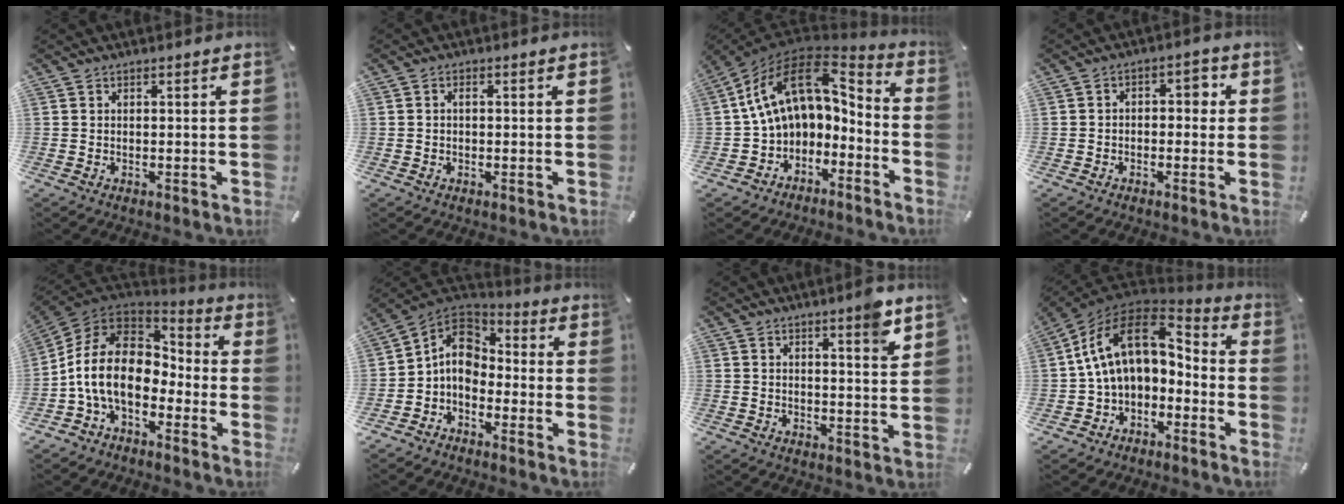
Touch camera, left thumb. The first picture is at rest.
{"total": 0.9, "force": [-0.1, 0.6, 0.7], "torque": [-0.013, 0.003, -0.003]}
{"total": 13.4, "force": [3.2, 9.2, 9.2], "torque": [-0.175, -0.024, 0.056]}
{"total": 3.5, "force": [-1.1, 2.3, 2.3], "torque": [-0.038, 0.014, -0.027]}
{"total": 15.9, "force": [-3.8, 10.6, 11.2], "torque": [-0.242, 0.020, -0.069]}
{"total": 8.3, "force": [-2.4, 6.5, 4.5], "torque": [-0.099, 0.017, -0.046]}
{"total": 5.6, "force": [4.0, 0.6, 3.9], "torque": [-0.055, -0.025, 0.061]}
{"total": 16.2, "force": [3.1, 10.7, 11.8], "torque": [-0.236, -0.009, 0.055]}